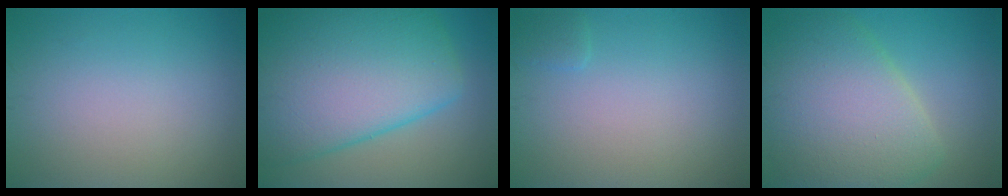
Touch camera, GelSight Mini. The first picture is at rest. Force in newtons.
{"total": 13.5, "press": 13.5, "slide": 0.4}
{"total": 0.7, "press": 0.7, "slide": 0.1}
{"total": 9.3, "press": 9.2, "slide": 0.8}